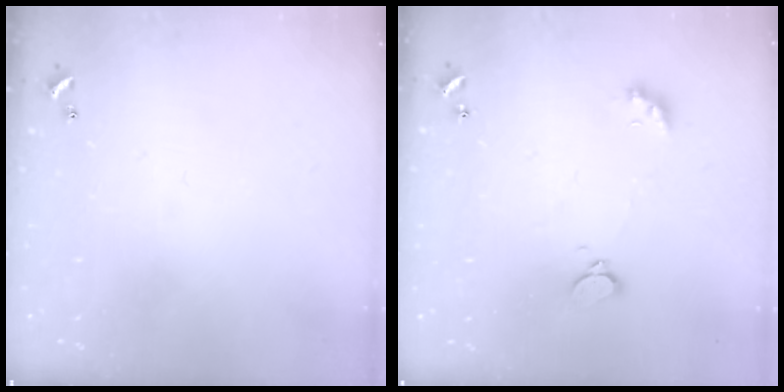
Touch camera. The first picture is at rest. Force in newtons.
{"total": 2.5, "press": 2.4, "slide": 0.5}